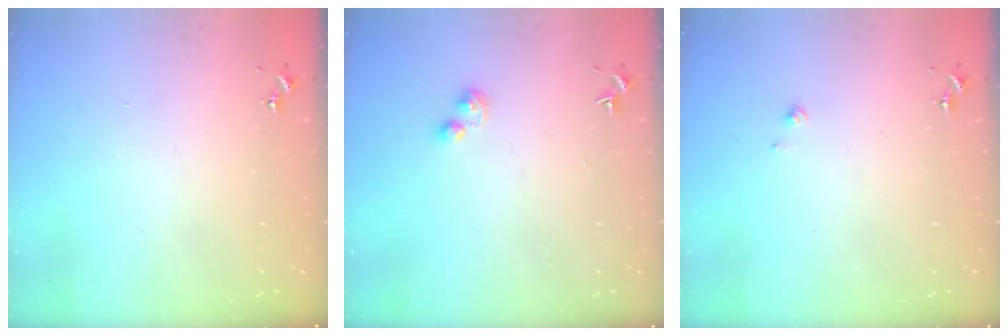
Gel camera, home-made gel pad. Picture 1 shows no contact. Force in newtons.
{"total": 3.3, "press": 3.3, "slide": 0.4}
{"total": 1.4, "press": 1.4, "slide": 0.1}